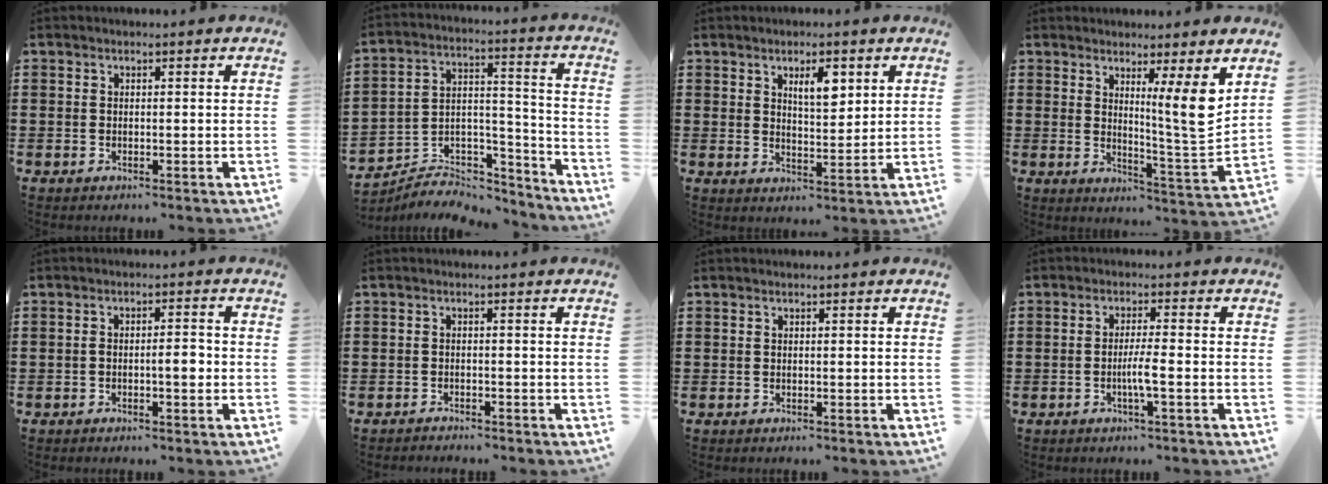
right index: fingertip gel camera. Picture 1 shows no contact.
{"total": 6.1, "force": [-5.5, 2.5, 1.0], "torque": [-0.013, 0.012, -0.105]}
{"total": 4.6, "force": [2.3, 1.7, 3.6], "torque": [-0.061, 0.002, 0.036]}
{"total": 8.6, "force": [4.7, 0.0, 7.2], "torque": [-0.108, -0.040, 0.070]}
{"total": 3.1, "force": [-0.8, 0.8, 2.9], "torque": [-0.044, 0.001, -0.018]}
{"total": 1.1, "force": [-1.1, 0.1, 0.0], "torque": [-0.003, 0.002, -0.024]}
{"total": 0.0}
{"total": 3.2, "force": [-1.0, 0.0, 3.0], "torque": [-0.060, -0.008, -0.022]}